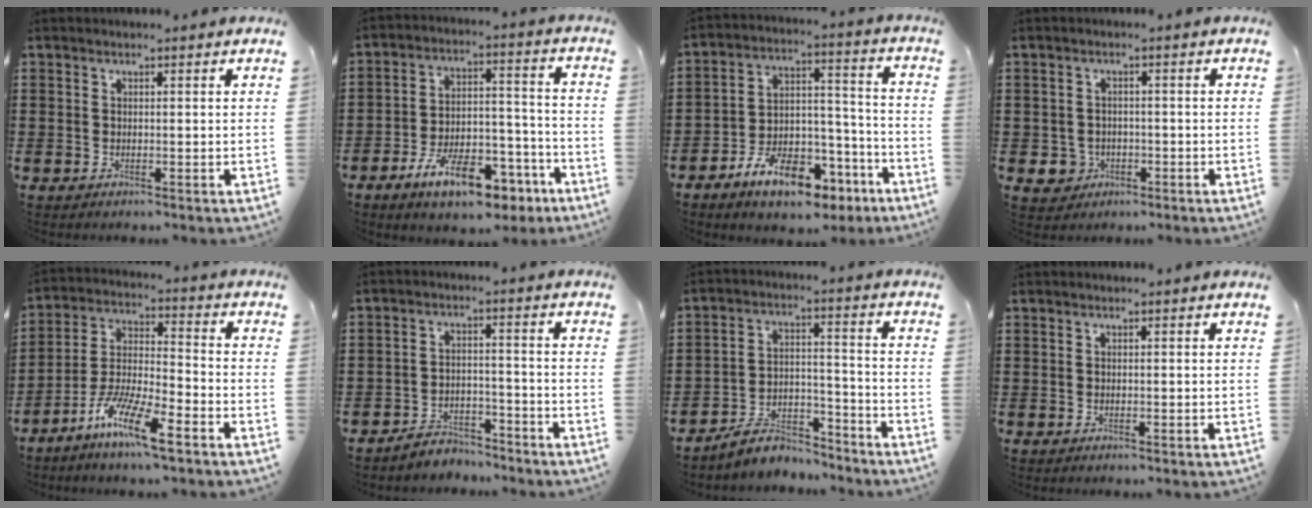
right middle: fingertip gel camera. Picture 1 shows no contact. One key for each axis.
{"total": 11.7, "fx": -8.1, "fy": 4.3, "fz": 7.2, "tx": -0.137, "ty": 0.029, "tz": -0.151}
{"total": 11.1, "fx": -8.2, "fy": 4.6, "fz": 5.8, "tx": -0.109, "ty": 0.039, "tz": -0.150}
{"total": 3.1, "fx": -1.3, "fy": 2.6, "fz": 0.9, "tx": -0.034, "ty": -0.002, "tz": -0.028}
{"total": 10.3, "fx": -7.3, "fy": 1.3, "fz": 7.1, "tx": -0.152, "ty": -0.002, "tz": -0.141}
{"total": 4.4, "fx": -4.4, "fy": 0.7, "fz": 0.0, "tx": -0.007, "ty": 0.004, "tz": -0.089}
{"total": 7.6, "fx": -7.0, "fy": 2.2, "fz": 2.0, "tx": -0.040, "ty": 0.017, "tz": -0.135}
{"total": 0.0}